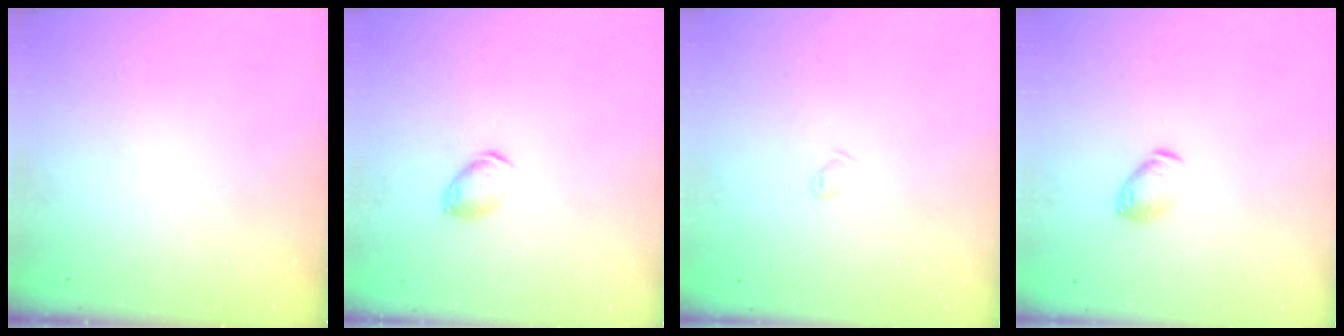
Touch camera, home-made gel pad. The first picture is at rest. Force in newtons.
{"total": 7.2, "press": 7.2, "slide": 1.0}
{"total": 3.5, "press": 3.5, "slide": 0.5}
{"total": 6.8, "press": 6.8, "slide": 1.1}